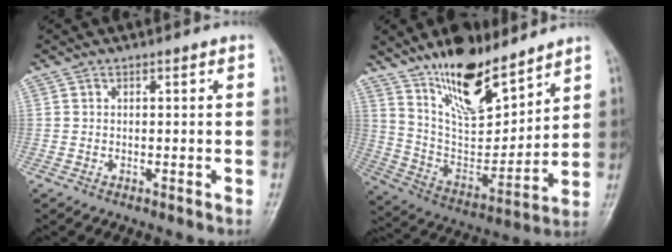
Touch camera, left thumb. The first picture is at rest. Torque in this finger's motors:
{"motor_torque": [0.67, 0.46, 1.09, -1.68, 0.12]}